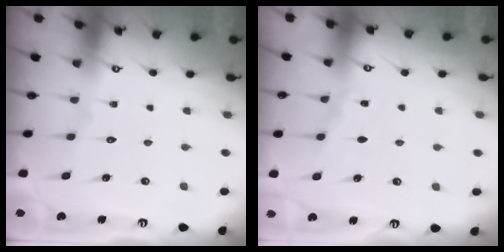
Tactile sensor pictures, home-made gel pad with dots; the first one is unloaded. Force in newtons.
{"total": 2.8, "press": 2.8, "slide": 0.4}